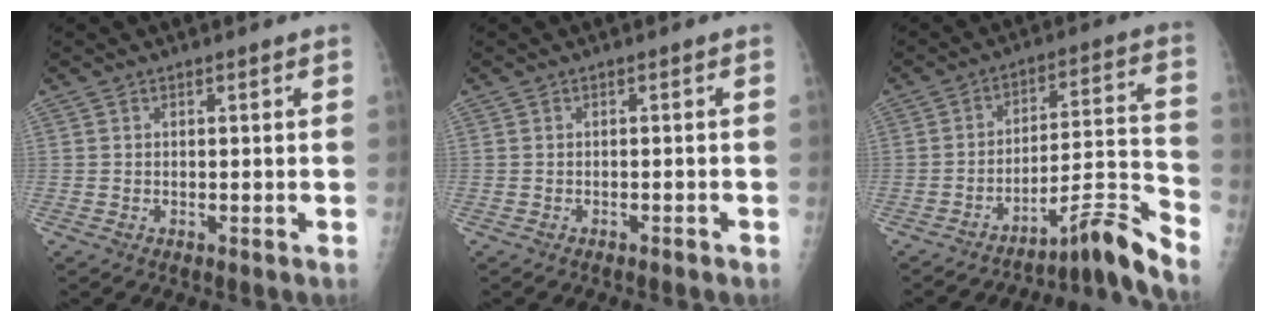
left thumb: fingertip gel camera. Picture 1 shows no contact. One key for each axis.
{"total": 1.2, "fx": -0.9, "fy": 0.3, "fz": 0.7, "tx": -0.016, "ty": 0.004, "tz": -0.006}
{"total": 11.7, "fx": -10.3, "fy": -0.6, "fz": 5.5, "tx": -0.067, "ty": 0.112, "tz": -0.159}